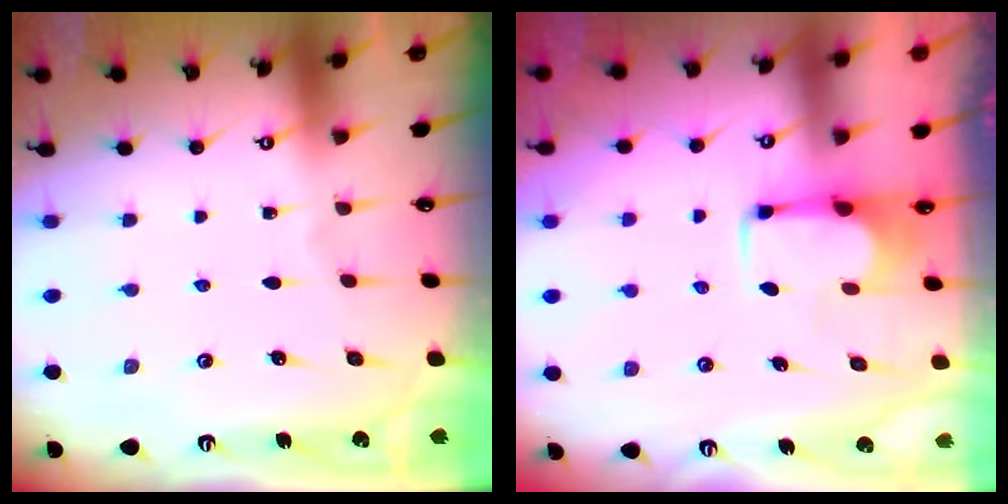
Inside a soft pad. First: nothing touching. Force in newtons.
{"total": 1.7, "press": 1.6, "slide": 0.7}